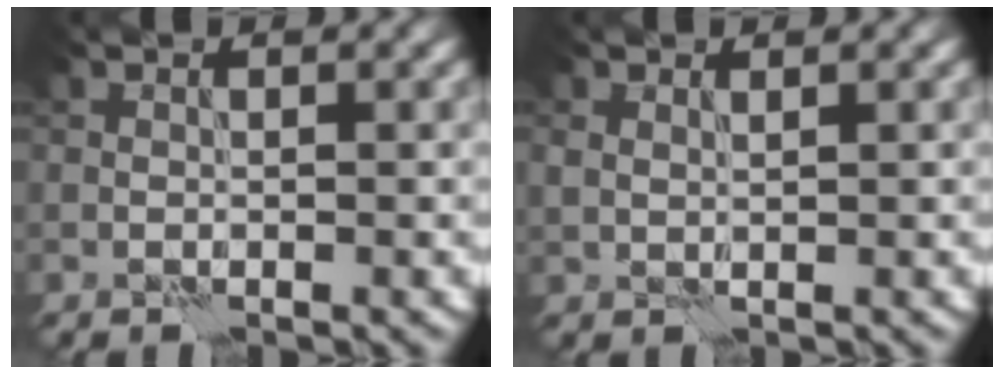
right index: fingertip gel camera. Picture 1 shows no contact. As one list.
[{"total": 1.2, "force": [0.8, 0.6, 0.7], "torque": [-0.011, -0.001, 0.019]}]